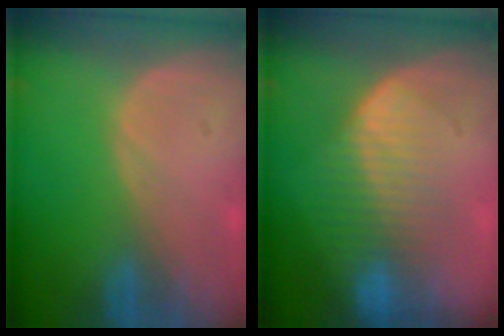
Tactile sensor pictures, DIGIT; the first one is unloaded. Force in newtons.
{"total": 8.0, "press": 7.5, "slide": 2.7}